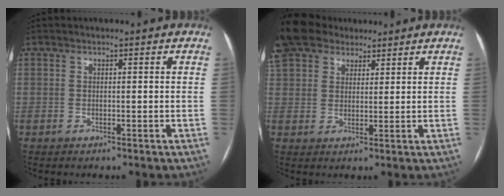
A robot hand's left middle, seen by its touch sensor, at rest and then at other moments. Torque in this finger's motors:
{"motor_torque": [1.07, -1.07, 1.05, 0.21]}